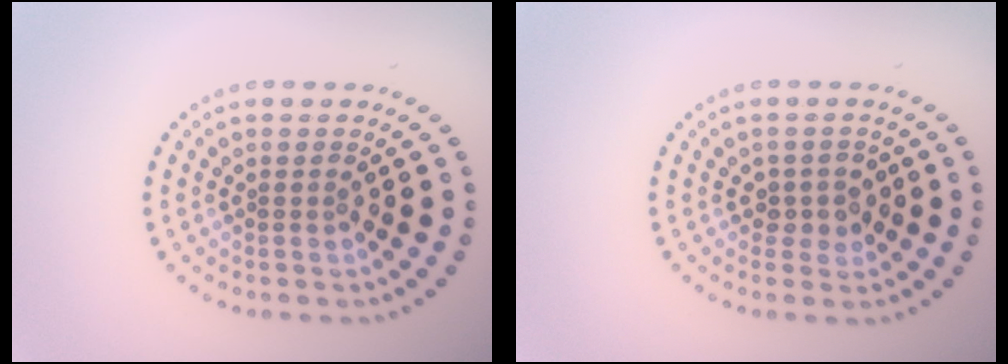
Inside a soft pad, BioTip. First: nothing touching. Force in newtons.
{"total": 1.8, "press": 1.5, "slide": 0.9}